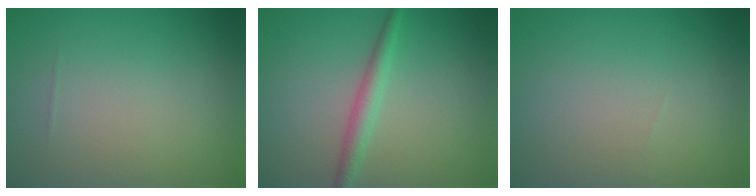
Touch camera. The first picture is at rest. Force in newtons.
{"total": 2.2, "press": 2.2, "slide": 0.0}
{"total": 0.0}